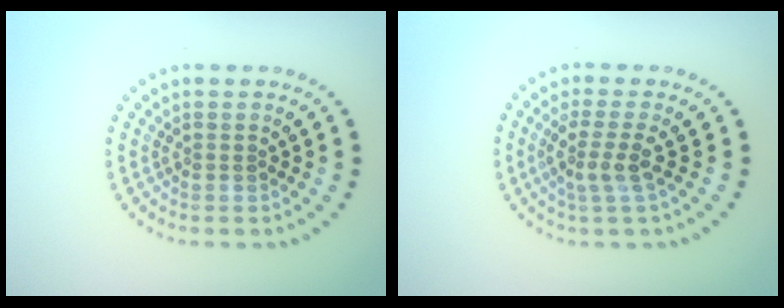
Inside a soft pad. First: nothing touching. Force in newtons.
{"total": 2.5, "press": 2.0, "slide": 1.6}